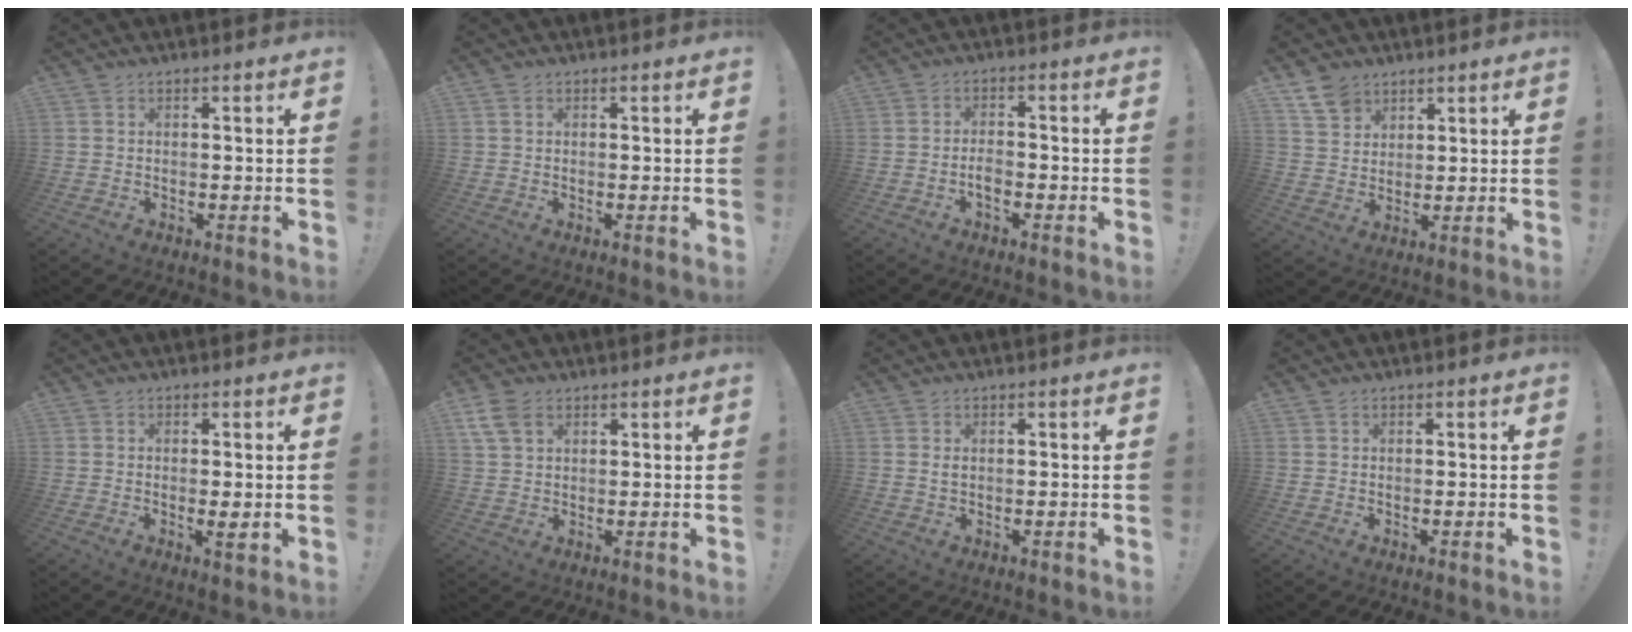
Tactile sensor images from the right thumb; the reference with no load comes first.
{"total": 0.9, "force": [0.5, 0.7, 0.2], "torque": [0.005, -0.001, 0.007]}
{"total": 3.2, "force": [-1.6, 1.5, 2.4], "torque": [-0.047, 0.003, -0.030]}
{"total": 7.1, "force": [5.1, 4.6, 1.6], "torque": [-0.028, -0.031, 0.102]}
{"total": 2.5, "force": [-0.1, 0.4, 2.4], "torque": [-0.036, -0.004, -0.002]}
{"total": 6.8, "force": [3.5, 4.4, 3.8], "torque": [-0.069, -0.007, 0.069]}
{"total": 1.1, "force": [0.3, 0.5, 0.9], "torque": [-0.011, 0.000, 0.004]}
{"total": 0.0}